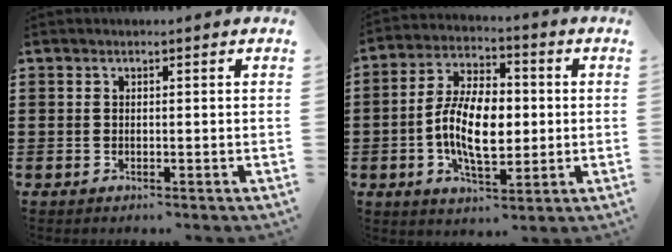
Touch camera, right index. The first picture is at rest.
{"total": 10.8, "force": [-0.9, 5.6, 9.1], "torque": [-0.188, 0.005, -0.023]}